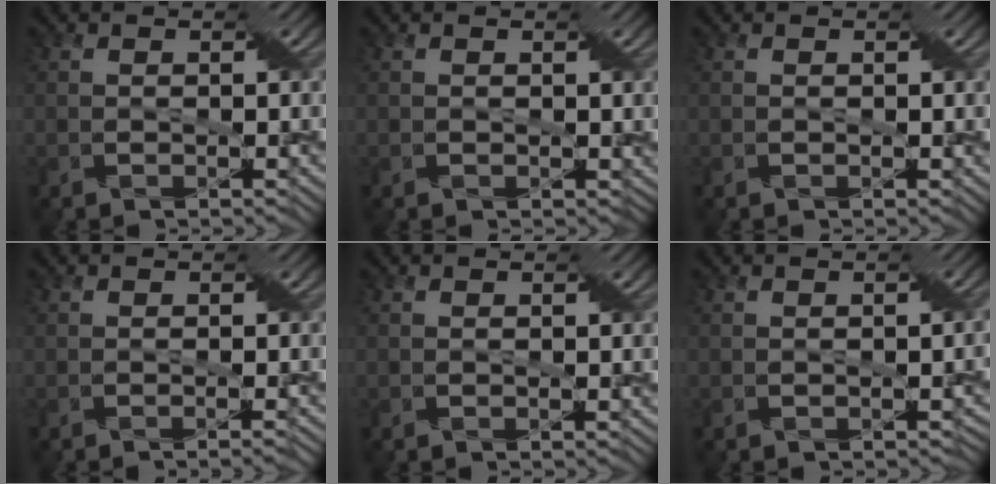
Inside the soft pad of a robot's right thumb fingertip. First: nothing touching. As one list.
[{"total": 0.6, "force": [0.3, 0.4, -0.1], "torque": [0.007, 0.002, 0.002]}, {"total": 0.0}, {"total": 0.8, "force": [-0.6, -0.5, 0.2], "torque": [0.005, 0.000, -0.005]}, {"total": 0.0}, {"total": 1.3, "force": [-0.4, 1.0, 0.8], "torque": [-0.001, -0.007, -0.003]}]